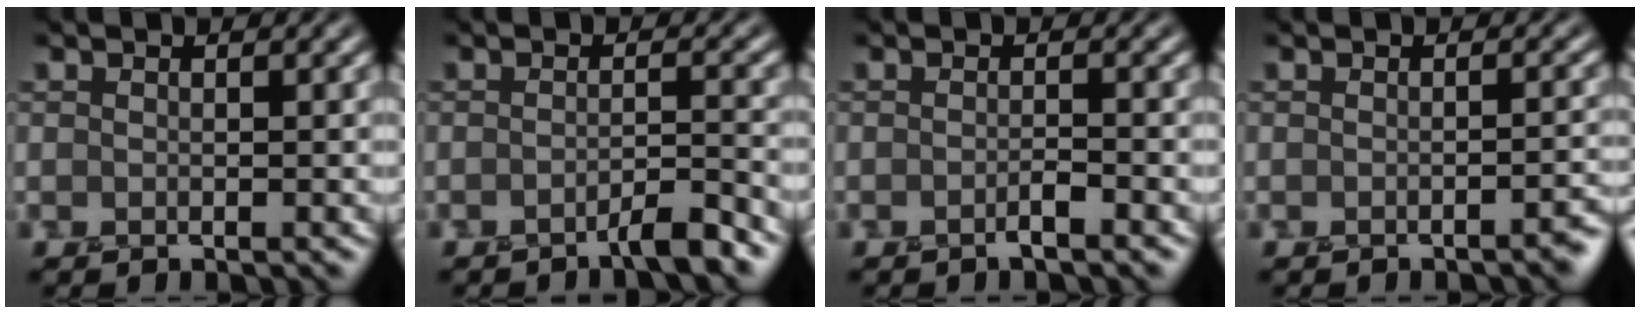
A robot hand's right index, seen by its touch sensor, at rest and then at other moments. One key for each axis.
{"total": 2.2, "fx": -1.6, "fy": 0.3, "fz": 1.5, "tx": -0.013, "ty": 0.007, "tz": -0.039}
{"total": 1.0, "fx": -0.6, "fy": 0.2, "fz": 0.8, "tx": -0.009, "ty": 0.006, "tz": -0.015}
{"total": 1.9, "fx": -1.2, "fy": 0.5, "fz": 1.4, "tx": -0.010, "ty": 0.001, "tz": -0.026}